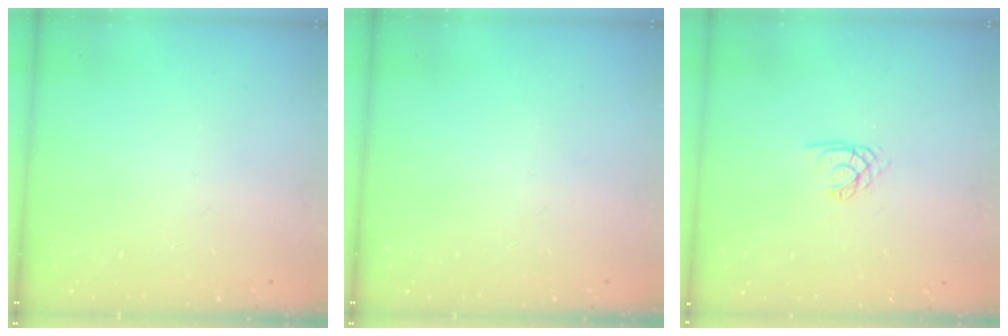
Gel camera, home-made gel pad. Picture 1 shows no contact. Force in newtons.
{"total": 0.0}
{"total": 2.1, "press": 2.1, "slide": 0.3}